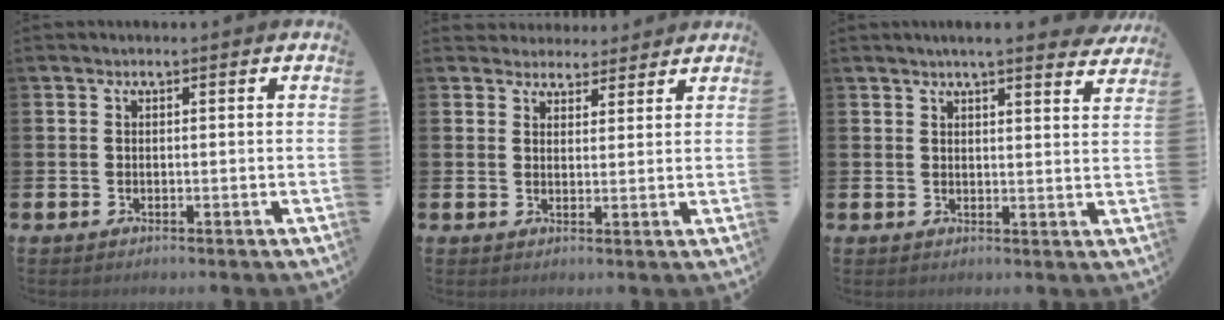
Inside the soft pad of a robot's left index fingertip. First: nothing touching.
{"total": 3.4, "force": [3.2, 1.4, -0.2], "torque": [-0.002, -0.013, 0.057]}
{"total": 4.6, "force": [4.4, -0.2, 1.5], "torque": [-0.024, -0.022, 0.075]}